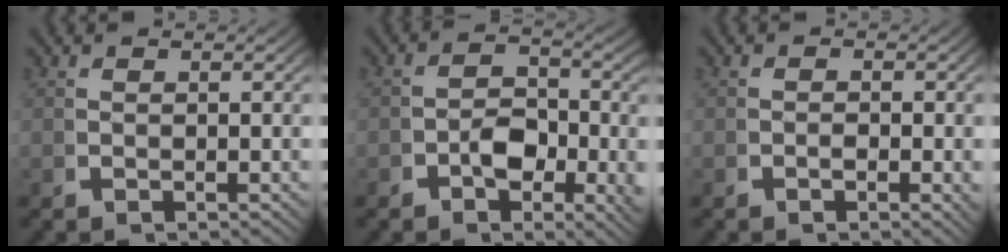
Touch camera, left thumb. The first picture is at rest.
{"total": 3.9, "force": [-0.9, 2.8, 2.5], "torque": [-0.035, -0.016, -0.016]}
{"total": 1.4, "force": [-0.5, 0.9, 0.9], "torque": [-0.013, 0.000, -0.013]}